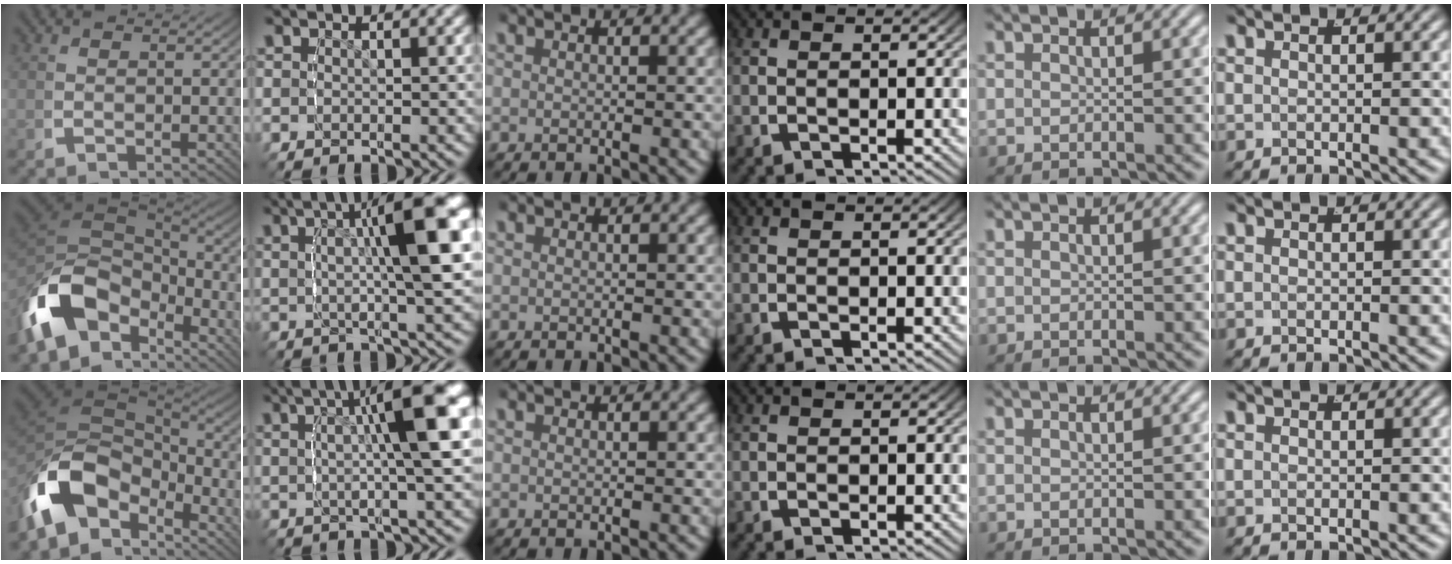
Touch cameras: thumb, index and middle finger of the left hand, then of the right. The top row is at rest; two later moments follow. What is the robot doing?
{"motion": "lift_and_place", "object": "markers"}